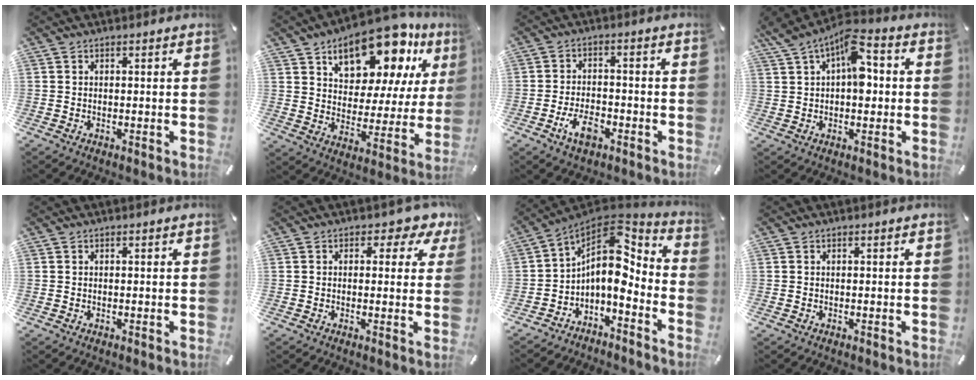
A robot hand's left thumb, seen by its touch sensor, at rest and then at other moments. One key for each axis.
{"total": 17.9, "fx": 12.6, "fy": 8.8, "fz": 9.2, "tx": -0.143, "ty": -0.087, "tz": 0.214}
{"total": 6.8, "fx": -3.6, "fy": 3.5, "fz": 4.6, "tx": -0.095, "ty": 0.015, "tz": -0.067}
{"total": 9.8, "fx": 2.3, "fy": 5.8, "fz": 7.5, "tx": -0.102, "ty": -0.010, "tz": 0.040}
{"total": 0.0}
{"total": 3.8, "fx": 1.5, "fy": 2.5, "fz": 2.5, "tx": -0.024, "ty": 0.000, "tz": 0.016}
{"total": 10.7, "fx": 0.9, "fy": 7.0, "fz": 8.0, "tx": -0.153, "ty": -0.038, "tz": 0.008}
{"total": 0.0}